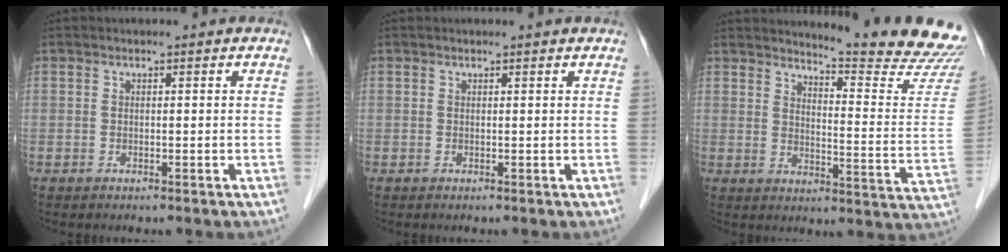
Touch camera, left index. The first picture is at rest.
{"total": 1.1, "force": [1.1, 0.0, 0.2], "torque": [-0.012, 0.006, 0.013]}
{"total": 17.9, "force": [17.3, -0.8, 4.3], "torque": [-0.061, -0.139, 0.195]}